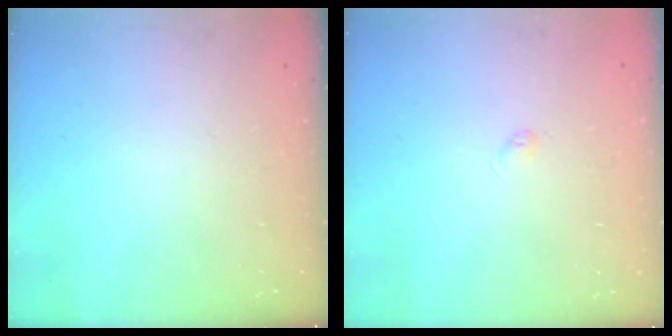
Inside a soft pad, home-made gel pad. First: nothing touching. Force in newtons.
{"total": 2.5, "press": 2.5, "slide": 0.5}